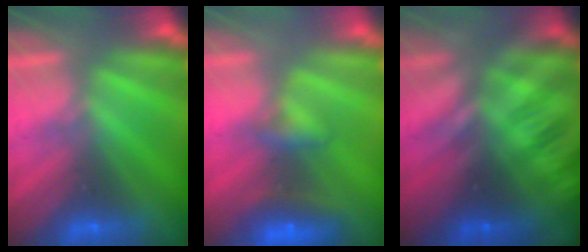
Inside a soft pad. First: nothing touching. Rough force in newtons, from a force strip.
{"total": 9.3}
{"total": 2.9}